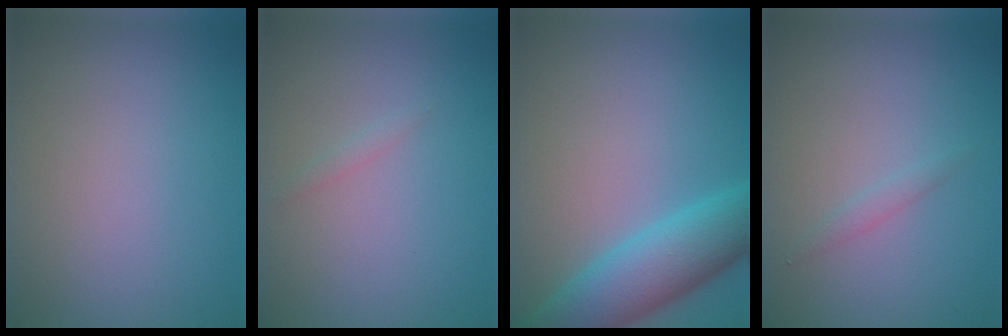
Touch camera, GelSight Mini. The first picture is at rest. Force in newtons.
{"total": 0.6, "press": 0.6, "slide": 0.0}
{"total": 7.2, "press": 7.2, "slide": 0.2}
{"total": 0.8, "press": 0.8, "slide": 0.1}